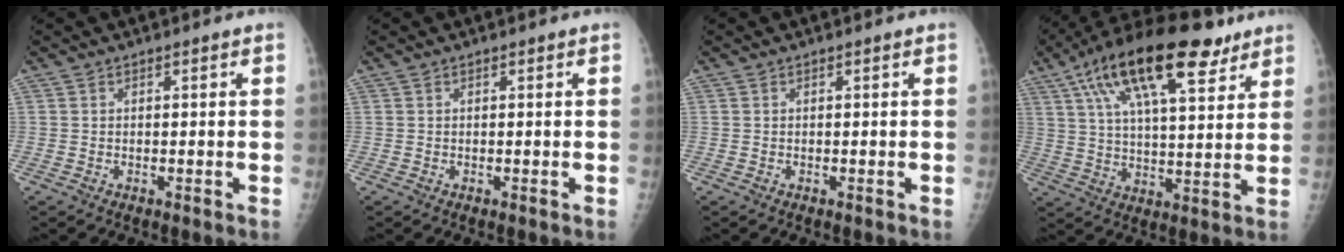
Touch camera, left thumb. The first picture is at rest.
{"total": 0.0}
{"total": 0.0}
{"total": 20.8, "force": [11.7, 7.5, 15.5], "torque": [-0.249, -0.015, 0.195]}